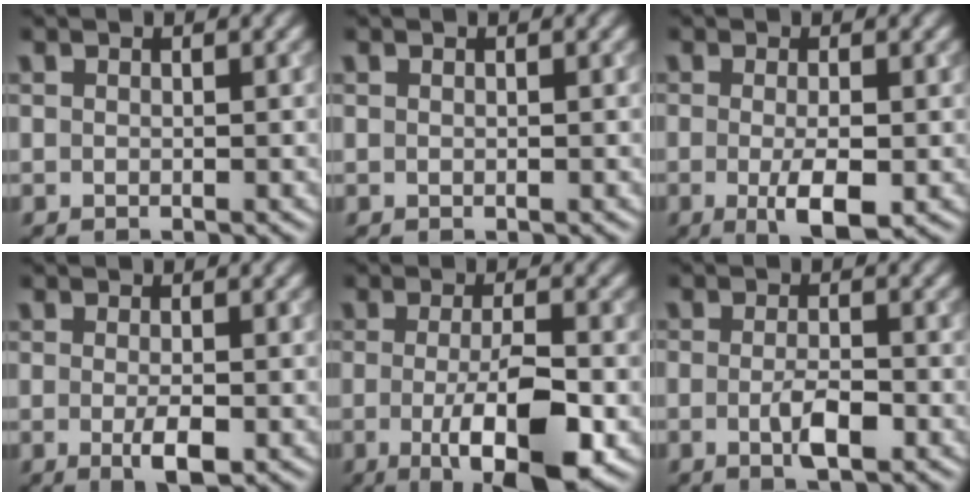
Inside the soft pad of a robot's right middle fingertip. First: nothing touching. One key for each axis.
{"total": 0.0}
{"total": 3.8, "fx": -0.9, "fy": 0.9, "fz": 3.6, "tx": -0.063, "ty": -0.011, "tz": -0.012}
{"total": 2.5, "fx": -0.7, "fy": 0.6, "fz": 2.3, "tx": -0.042, "ty": -0.007, "tz": -0.011}
{"total": 8.4, "fx": -2.4, "fy": 2.3, "fz": 7.7, "tx": -0.120, "ty": -0.014, "tz": -0.036}
{"total": 2.8, "fx": -1.1, "fy": 0.8, "fz": 2.5, "tx": -0.050, "ty": -0.005, "tz": -0.021}